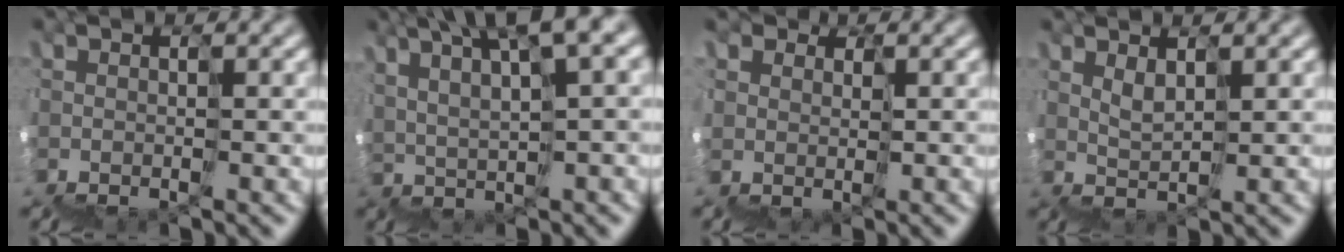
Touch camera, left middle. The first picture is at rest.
{"total": 8.0, "force": [7.0, -0.5, 3.9], "torque": [-0.060, 0.060, 0.118]}
{"total": 3.3, "force": [2.0, 2.6, -0.1], "torque": [0.000, 0.006, 0.035]}
{"total": 4.5, "force": [3.5, -1.7, -2.4], "torque": [0.035, 0.043, 0.058]}